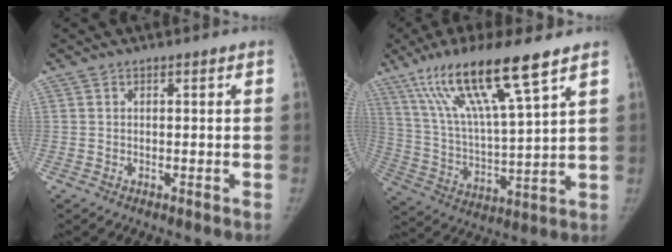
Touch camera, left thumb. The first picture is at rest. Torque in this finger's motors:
{"motor_torque": [0.70, -0.14, 1.54, -1.24, 0.47]}